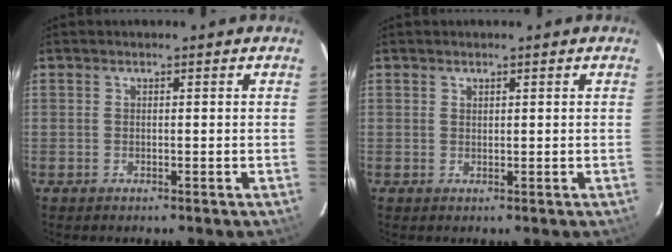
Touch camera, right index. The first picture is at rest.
{"total": 0.5, "force": [0.5, 0.3, 0.0], "torque": [0.001, 0.001, 0.010]}